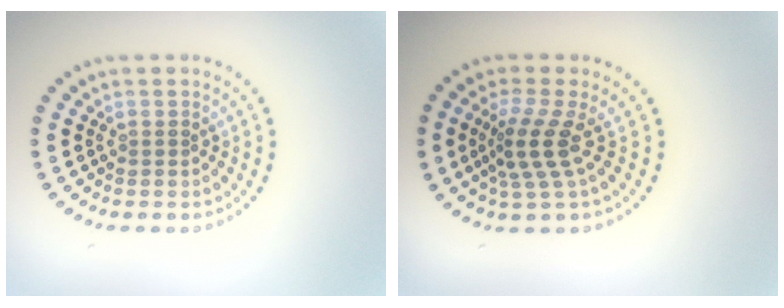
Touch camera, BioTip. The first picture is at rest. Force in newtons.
{"total": 3.4, "press": 2.4, "slide": 2.5}